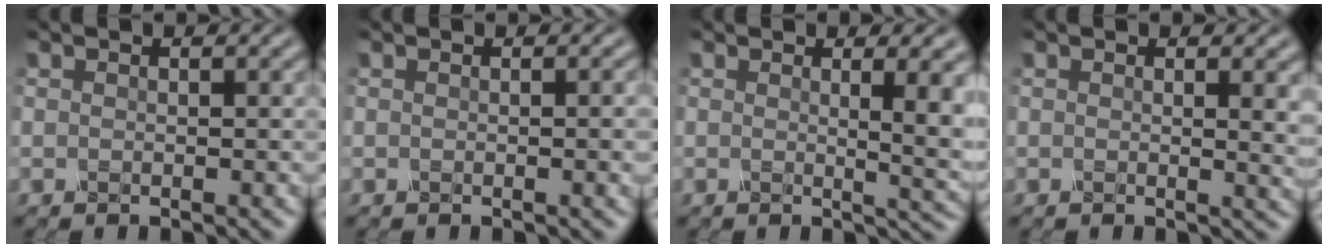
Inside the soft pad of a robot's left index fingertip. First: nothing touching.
{"total": 1.0, "force": [-0.1, 0.2, 1.0], "torque": [-0.011, -0.004, 0.001]}
{"total": 4.1, "force": [1.0, 1.2, 3.8], "torque": [-0.041, -0.006, 0.015]}
{"total": 1.8, "force": [0.7, 0.5, 1.6], "torque": [-0.020, -0.006, 0.013]}